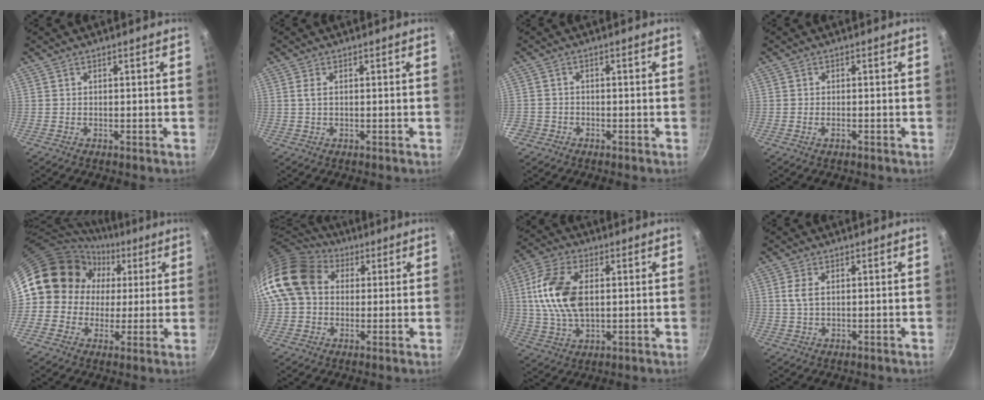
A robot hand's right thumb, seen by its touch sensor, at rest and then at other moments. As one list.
[{"total": 1.6, "force": [0.3, 0.8, 1.3], "torque": [-0.029, -0.001, 0.005]}, {"total": 2.7, "force": [-1.5, 2.1, 0.5], "torque": [-0.008, 0.017, -0.028]}, {"total": 1.1, "force": [-0.6, 0.4, 0.8], "torque": [-0.018, 0.002, -0.012]}, {"total": 13.9, "force": [3.3, 12.5, 5.2], "torque": [-0.049, 0.020, 0.042]}, {"total": 16.1, "force": [3.3, 12.7, 9.3], "torque": [-0.164, 0.032, 0.044]}, {"total": 14.0, "force": [1.9, 8.1, 11.3], "torque": [-0.213, 0.004, 0.032]}, {"total": 3.0, "force": [0.6, 1.6, 2.5], "torque": [-0.055, 0.002, 0.012]}]